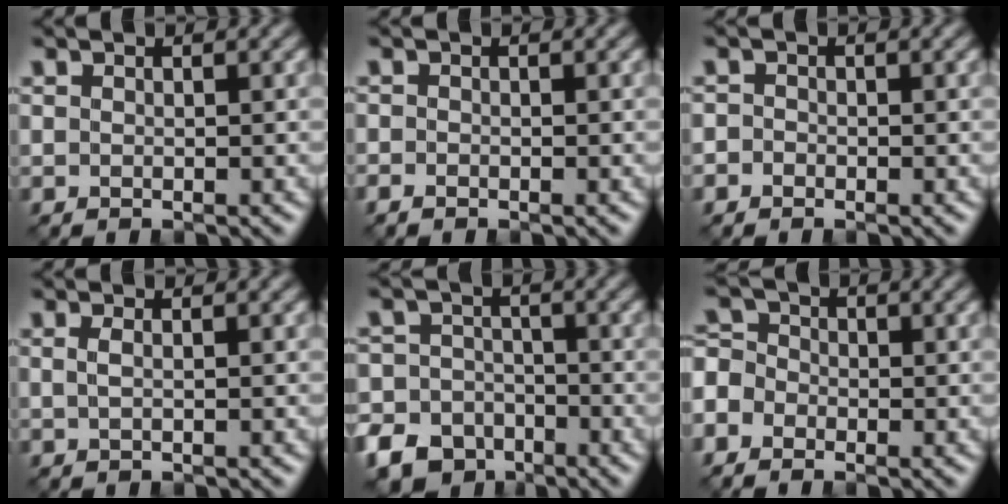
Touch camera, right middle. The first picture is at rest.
{"total": 0.8, "force": [-0.6, 0.4, 0.3], "torque": [-0.006, 0.002, -0.014]}
{"total": 1.0, "force": [-0.5, 0.8, 0.2], "torque": [0.009, 0.004, -0.014]}
{"total": 0.7, "force": [0.2, 0.0, 0.7], "torque": [-0.020, 0.005, 0.004]}
{"total": 8.5, "force": [-5.5, 6.2, 2.0], "torque": [-0.036, -0.022, -0.113]}
{"total": 4.1, "force": [-2.0, 3.2, 1.6], "torque": [-0.033, 0.010, -0.047]}